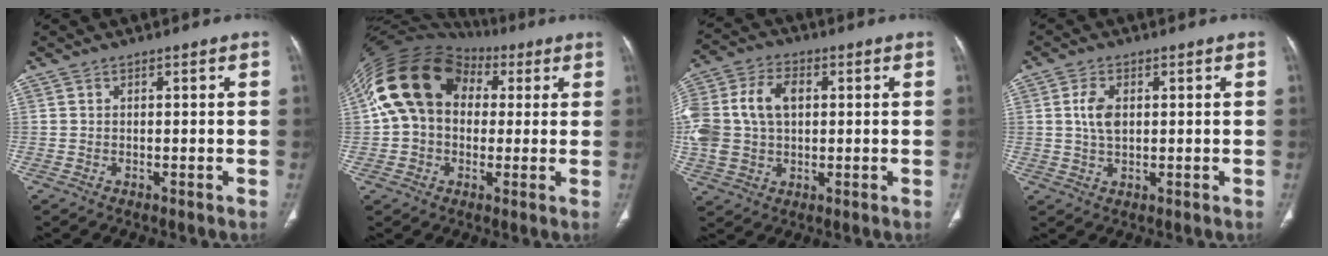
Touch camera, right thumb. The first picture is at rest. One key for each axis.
{"total": 17.8, "fx": 4.1, "fy": 13.8, "fz": 10.5, "tx": -0.194, "ty": 0.046, "tz": 0.067}
{"total": 17.6, "fx": 2.3, "fy": 12.5, "fz": 12.1, "tx": -0.288, "ty": 0.020, "tz": 0.047}
{"total": 4.4, "fx": 0.8, "fy": 2.6, "fz": 3.5, "tx": -0.071, "ty": -0.003, "tz": 0.016}